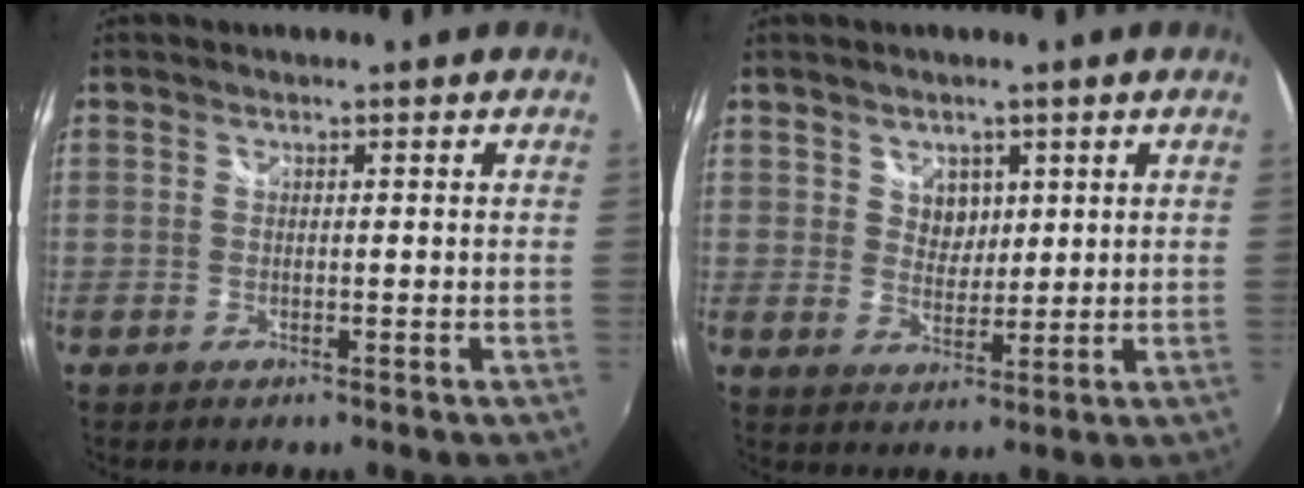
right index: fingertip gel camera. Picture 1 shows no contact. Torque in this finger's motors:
{"motor_torque": [0.19, 0.19, -0.02, 0.00]}